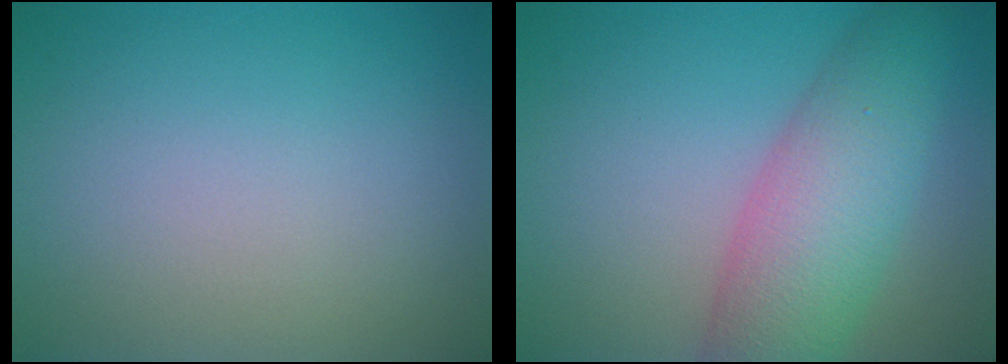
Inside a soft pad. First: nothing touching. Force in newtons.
{"total": 7.4, "press": 7.4, "slide": 0.2}